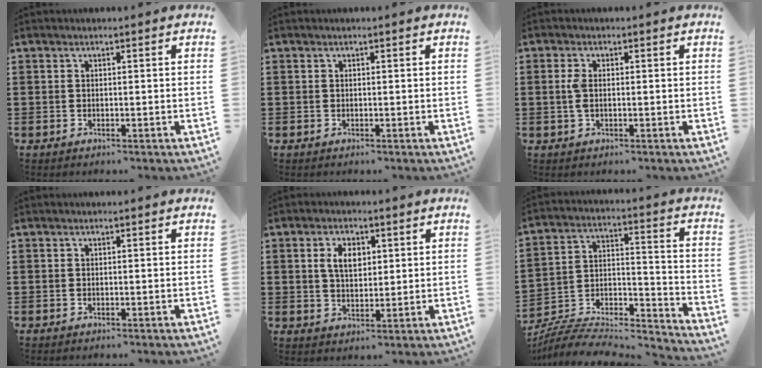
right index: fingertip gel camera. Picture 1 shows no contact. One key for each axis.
{"total": 0.0}
{"total": 2.5, "fx": 0.1, "fy": 1.1, "fz": 2.2, "tx": -0.060, "ty": -0.002, "tz": -0.005}
{"total": 0.0}
{"total": 4.5, "fx": 1.4, "fy": 2.7, "fz": 3.4, "tx": -0.068, "ty": 0.007, "tz": 0.021}
{"total": 7.4, "fx": -6.7, "fy": 2.2, "fz": 2.2, "tx": -0.038, "ty": -0.003, "tz": -0.131}